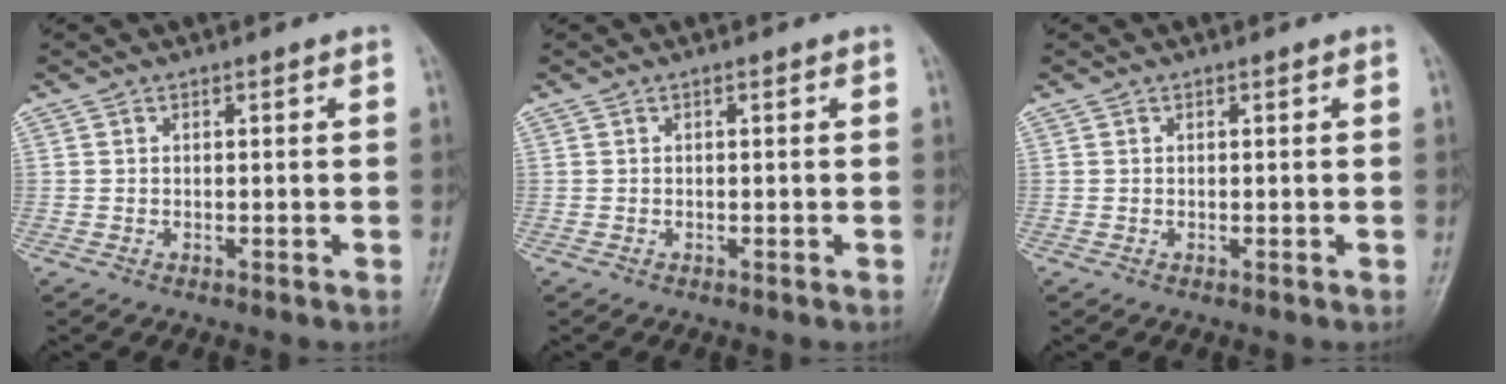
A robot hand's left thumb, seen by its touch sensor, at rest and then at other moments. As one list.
[{"total": 0.0}, {"total": 0.0}]